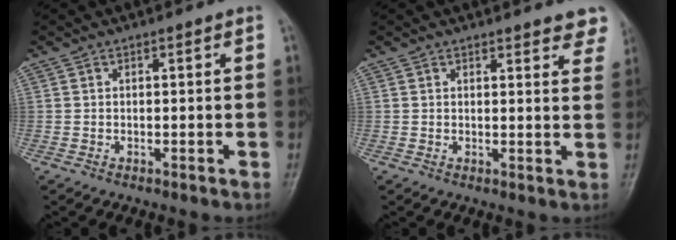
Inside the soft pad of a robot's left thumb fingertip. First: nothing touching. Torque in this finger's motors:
{"motor_torque": [0.06, 0.12, -0.38, -0.13, 0.02]}